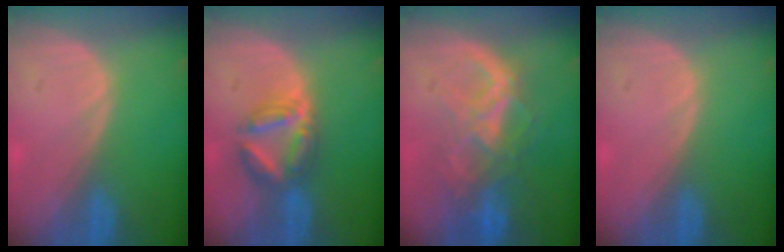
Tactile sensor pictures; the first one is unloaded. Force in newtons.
{"total": 5.8, "press": 5.8, "slide": 0.2}
{"total": 8.7, "press": 7.6, "slide": 4.4}
{"total": 0.0}